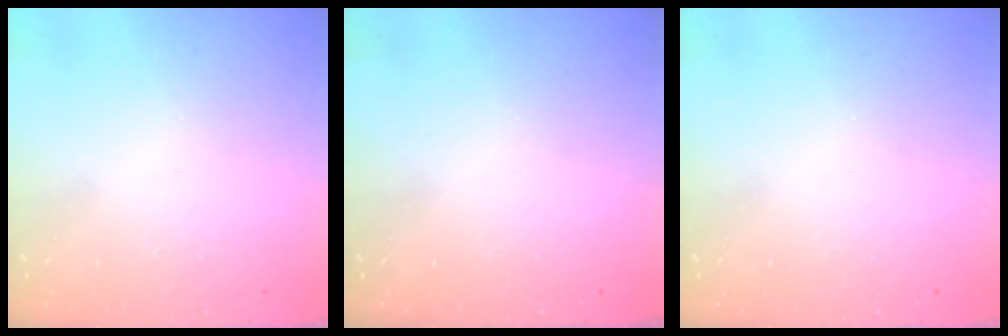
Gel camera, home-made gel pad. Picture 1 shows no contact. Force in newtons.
{"total": 0.0}
{"total": 0.0}